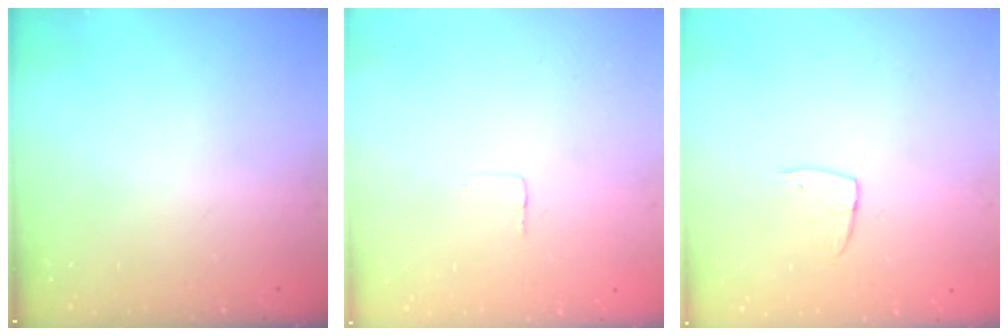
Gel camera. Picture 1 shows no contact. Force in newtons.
{"total": 2.4, "press": 2.4, "slide": 0.1}
{"total": 4.8, "press": 4.8, "slide": 0.4}